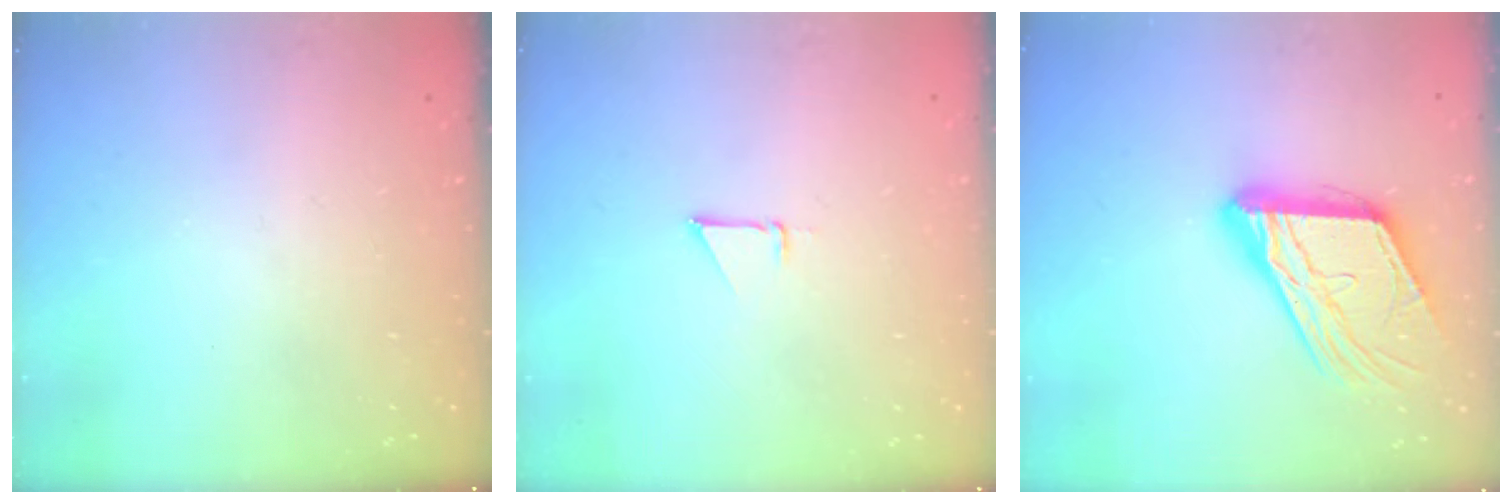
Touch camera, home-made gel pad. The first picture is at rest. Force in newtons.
{"total": 1.9, "press": 1.9, "slide": 0.0}
{"total": 17.4, "press": 17.3, "slide": 1.9}